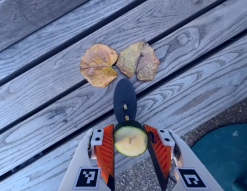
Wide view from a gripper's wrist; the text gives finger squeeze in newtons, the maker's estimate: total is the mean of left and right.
{"total": 10.3, "left": 9.8, "right": 10.8}